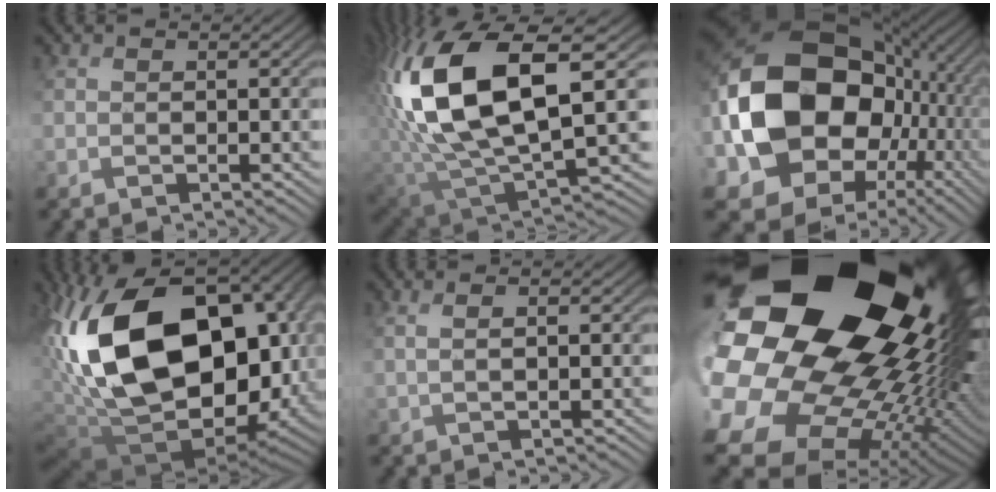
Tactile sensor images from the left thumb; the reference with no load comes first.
{"total": 17.0, "force": [4.2, 8.4, 14.1], "torque": [-0.322, -0.001, 0.080]}
{"total": 21.6, "force": [2.1, 16.9, 13.3], "torque": [-0.346, -0.013, 0.058]}
{"total": 21.9, "force": [-0.5, 12.5, 17.9], "torque": [-0.387, -0.031, 0.010]}
{"total": 1.3, "force": [0.6, -0.1, 1.2], "torque": [-0.018, -0.001, 0.015]}
{"total": 23.5, "force": [6.7, 17.5, 14.2], "torque": [-0.296, -0.015, 0.103]}